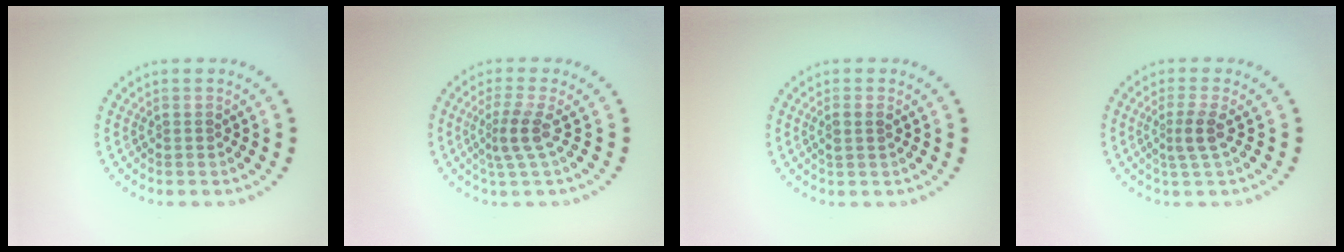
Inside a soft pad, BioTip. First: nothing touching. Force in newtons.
{"total": 2.4, "press": 1.7, "slide": 1.8}
{"total": 1.1, "press": 1.1, "slide": 0.4}
{"total": 2.0, "press": 1.5, "slide": 1.3}